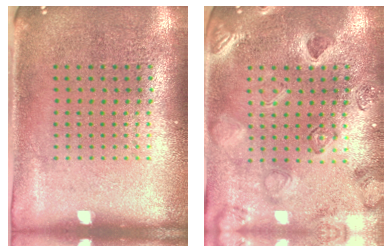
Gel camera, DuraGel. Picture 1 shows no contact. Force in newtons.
{"total": 2.5, "press": 2.4, "slide": 0.9}